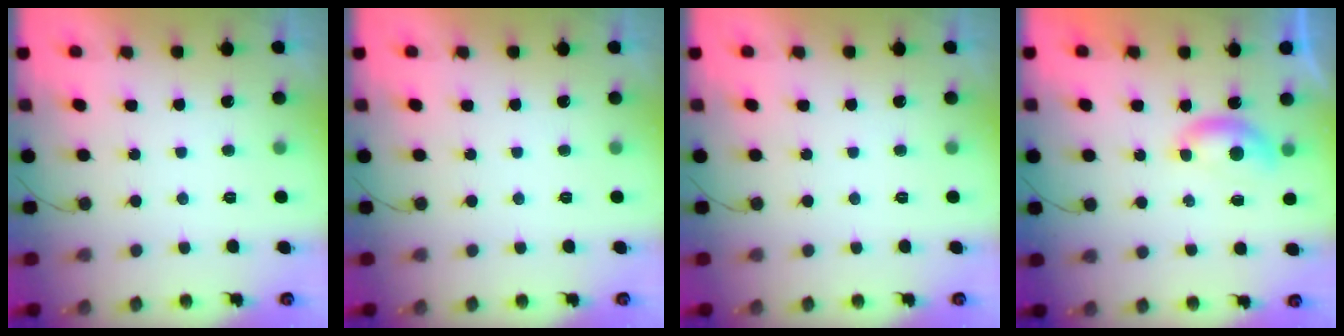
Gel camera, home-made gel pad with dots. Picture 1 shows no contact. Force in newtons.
{"total": 0.0}
{"total": 0.0}
{"total": 4.5, "press": 4.5, "slide": 0.6}